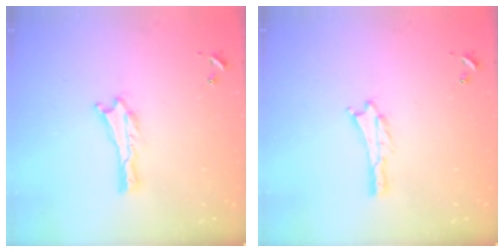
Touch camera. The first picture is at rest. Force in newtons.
{"total": 0.9, "press": 0.9, "slide": 0.2}